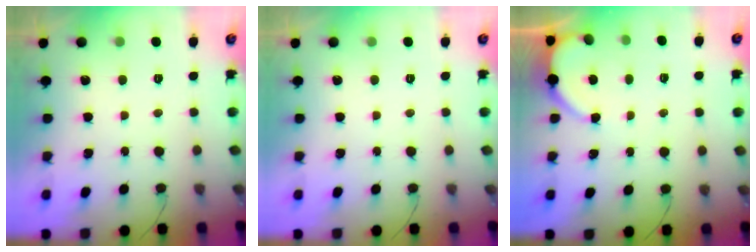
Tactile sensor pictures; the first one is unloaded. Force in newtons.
{"total": 0.0}
{"total": 2.9, "press": 2.8, "slide": 0.4}